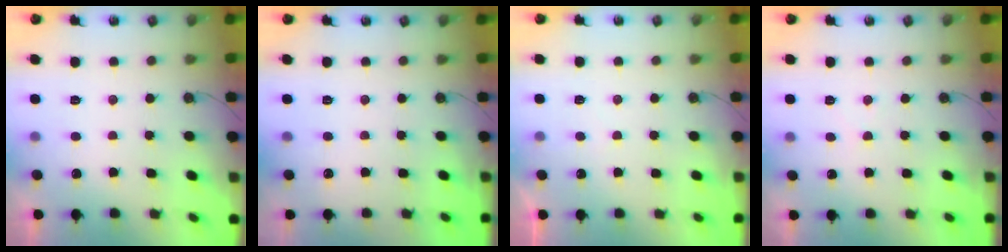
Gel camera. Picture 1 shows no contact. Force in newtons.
{"total": 0.0}
{"total": 2.0, "press": 2.0, "slide": 0.3}
{"total": 2.5, "press": 2.5, "slide": 0.4}